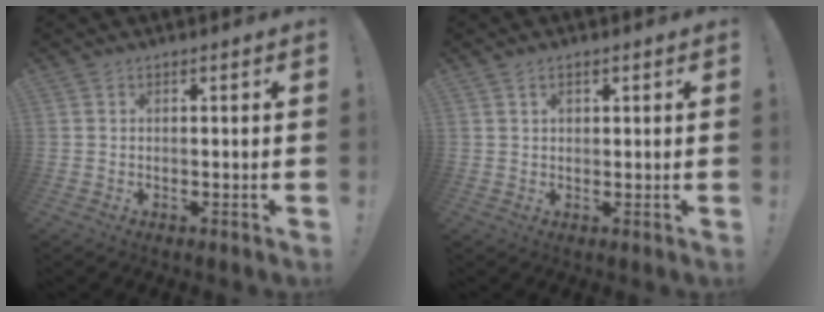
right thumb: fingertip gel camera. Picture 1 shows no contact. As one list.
[{"total": 2.1, "force": [0.9, 1.4, 1.2], "torque": [-0.010, -0.002, 0.013]}]